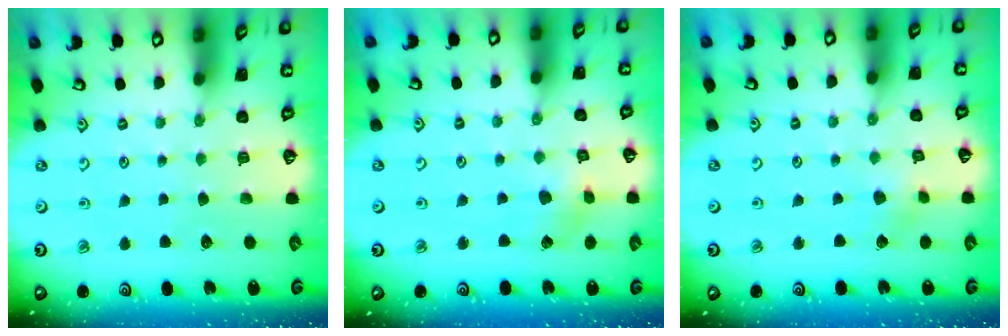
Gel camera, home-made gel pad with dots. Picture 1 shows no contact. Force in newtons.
{"total": 2.7, "press": 2.7, "slide": 0.5}
{"total": 2.9, "press": 2.9, "slide": 0.3}